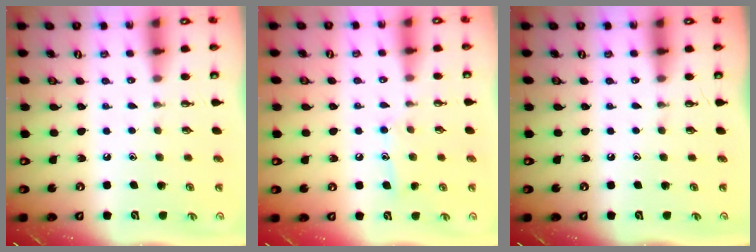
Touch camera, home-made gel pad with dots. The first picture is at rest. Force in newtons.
{"total": 8.2, "press": 8.2, "slide": 0.6}
{"total": 0.0}